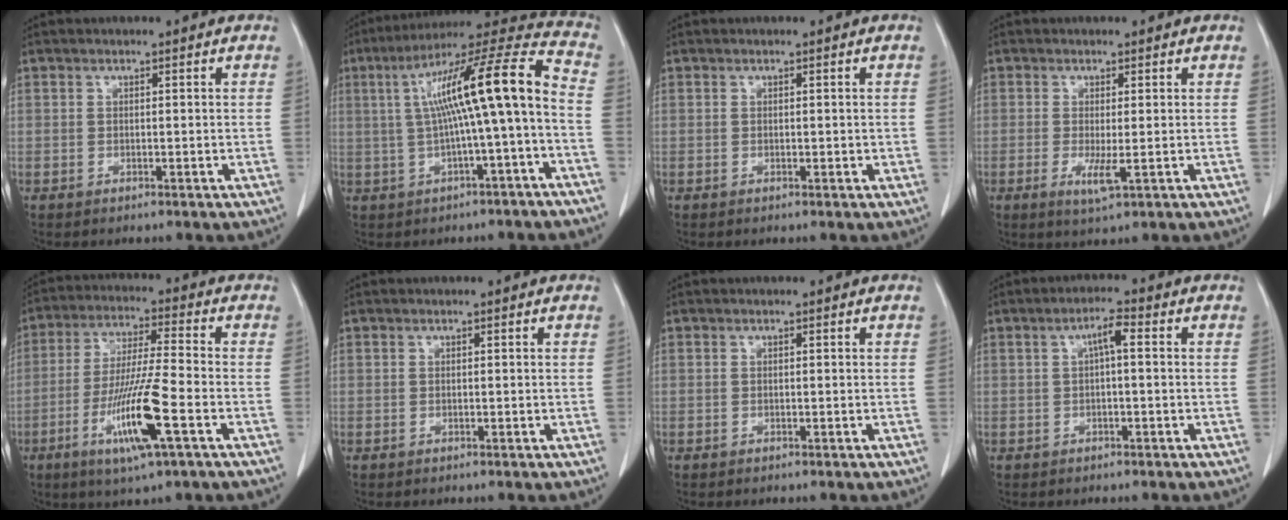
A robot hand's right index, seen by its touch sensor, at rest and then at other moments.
{"total": 16.0, "force": [-0.5, 1.1, 16.0], "torque": [-0.255, 0.043, -0.006]}
{"total": 1.2, "force": [0.0, 0.8, 0.9], "torque": [-0.021, 0.005, 0.002]}
{"total": 3.7, "force": [-0.9, 0.8, 3.5], "torque": [-0.065, -0.008, -0.009]}
{"total": 13.3, "force": [-5.0, 0.5, 12.3], "torque": [-0.242, -0.021, -0.092]}
{"total": 0.0}
{"total": 0.0}
{"total": 3.5, "force": [0.6, 0.9, 3.4], "torque": [-0.063, 0.013, 0.011]}